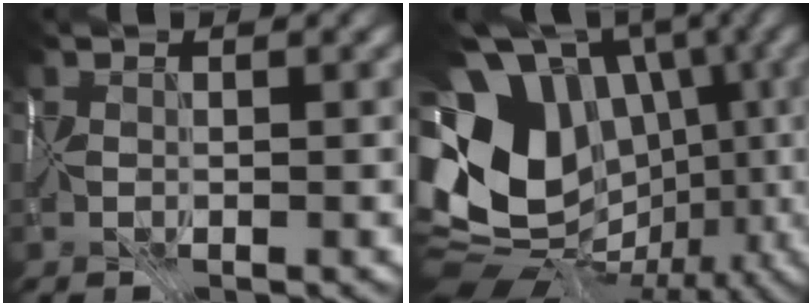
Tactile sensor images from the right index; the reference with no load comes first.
{"total": 17.1, "force": [2.1, 13.3, 10.6], "torque": [-0.176, 0.029, 0.060]}